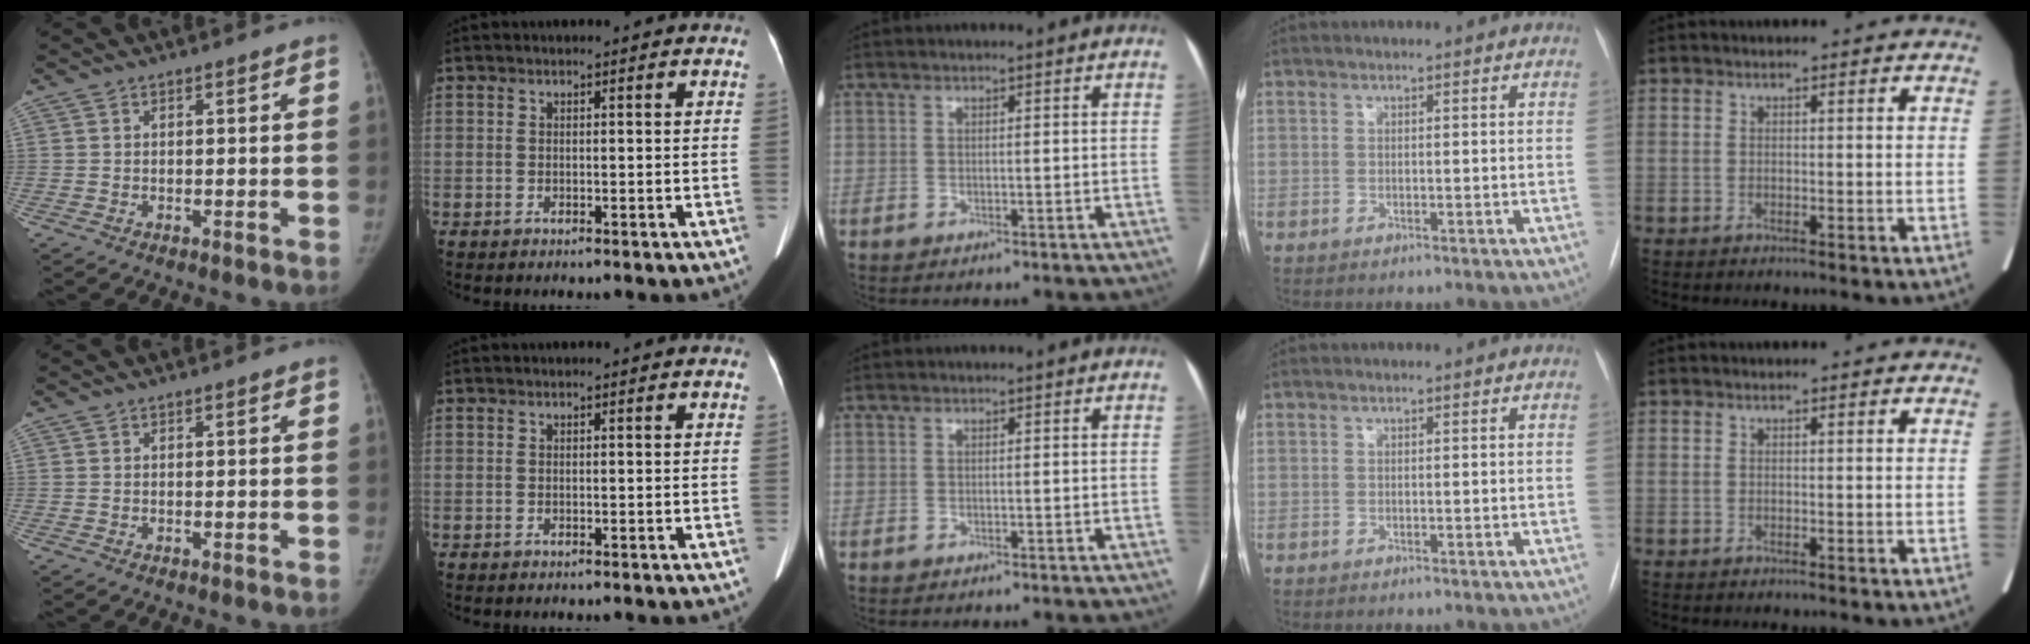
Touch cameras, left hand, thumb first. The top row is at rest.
{}